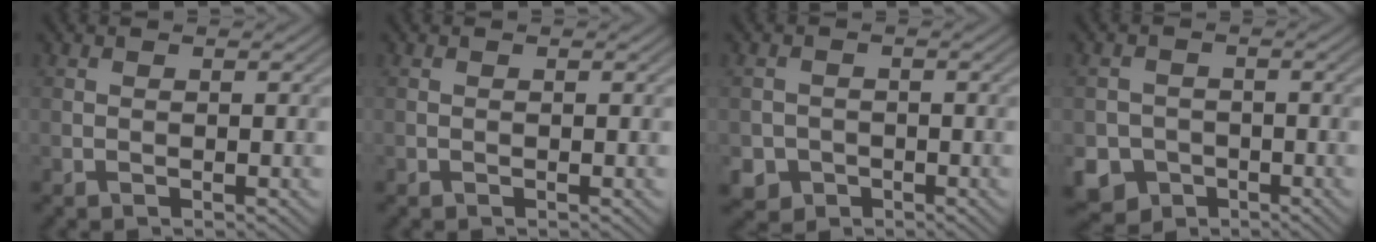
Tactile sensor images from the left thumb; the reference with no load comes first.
{"total": 0.0}
{"total": 2.6, "force": [-1.3, 2.3, 0.5], "torque": [-0.008, -0.007, -0.027]}
{"total": 6.1, "force": [-3.1, 5.1, 1.4], "torque": [-0.023, -0.016, -0.070]}